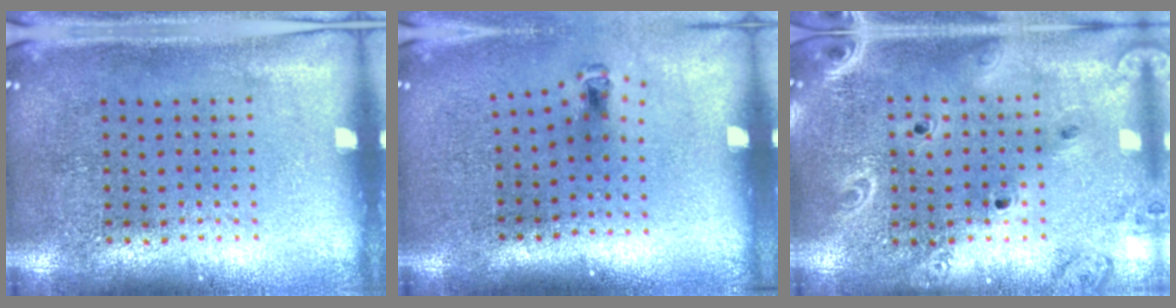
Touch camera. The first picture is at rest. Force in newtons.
{"total": 0.7, "press": 0.4, "slide": 0.6}
{"total": 2.1, "press": 1.9, "slide": 0.9}